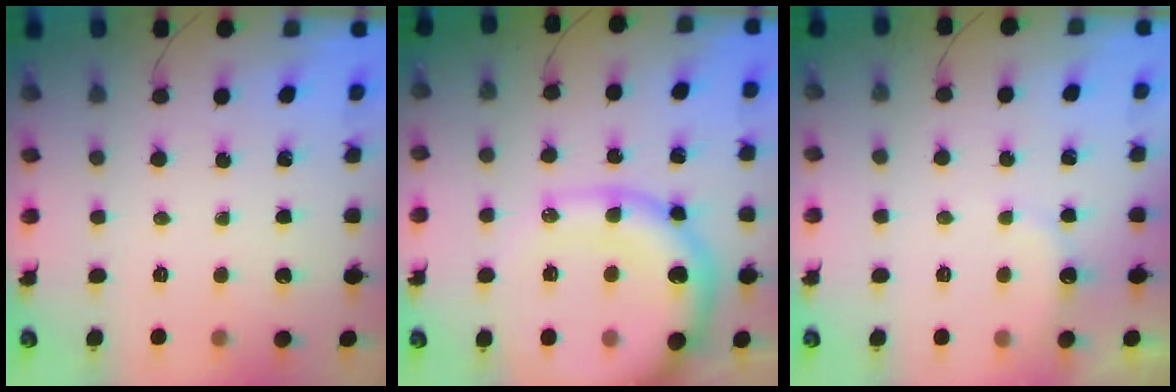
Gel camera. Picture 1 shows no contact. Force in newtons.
{"total": 20.2, "press": 19.7, "slide": 4.6}
{"total": 6.8, "press": 6.7, "slide": 1.1}